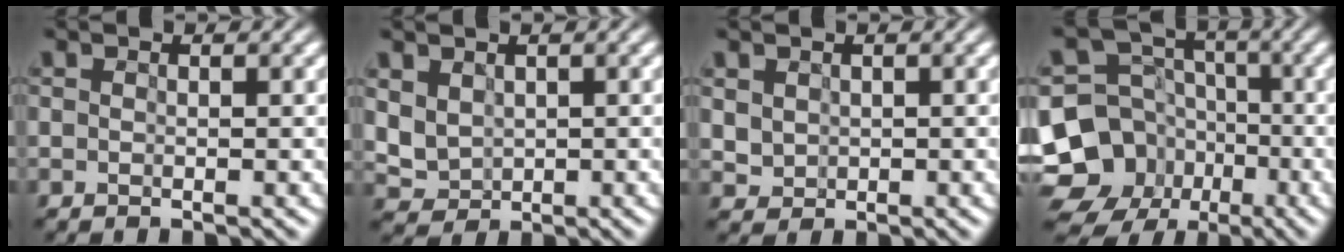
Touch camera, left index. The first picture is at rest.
{"total": 3.2, "force": [1.1, 2.6, 1.3], "torque": [-0.055, 0.000, 0.039]}
{"total": 1.9, "force": [0.6, 1.6, 0.8], "torque": [-0.023, 0.009, 0.024]}
{"total": 11.2, "force": [-5.7, 9.0, 3.3], "torque": [-0.096, -0.018, -0.095]}